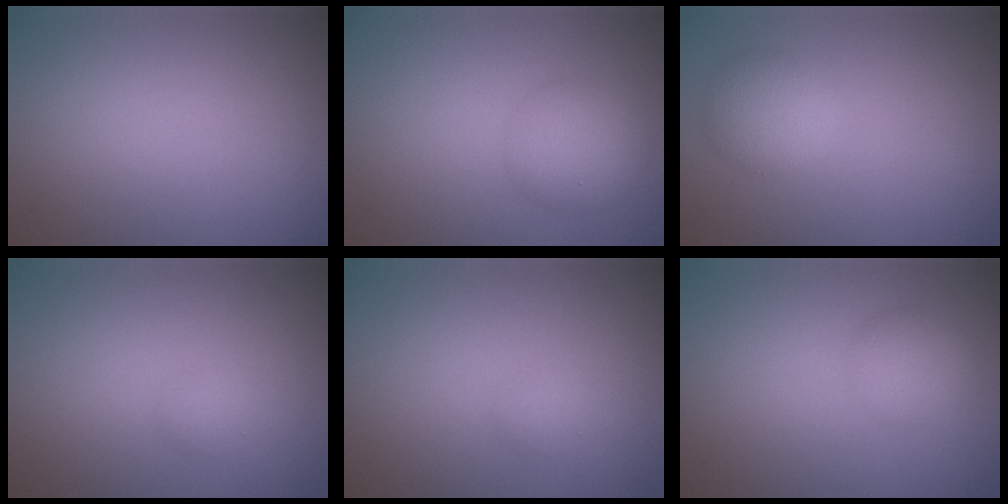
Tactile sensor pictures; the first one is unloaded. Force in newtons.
{"total": 3.7, "press": 3.7, "slide": 0.1}
{"total": 2.9, "press": 2.9, "slide": 0.0}
{"total": 1.0, "press": 1.0, "slide": 0.1}
{"total": 1.0, "press": 1.0, "slide": 0.1}
{"total": 2.5, "press": 2.5, "slide": 0.1}